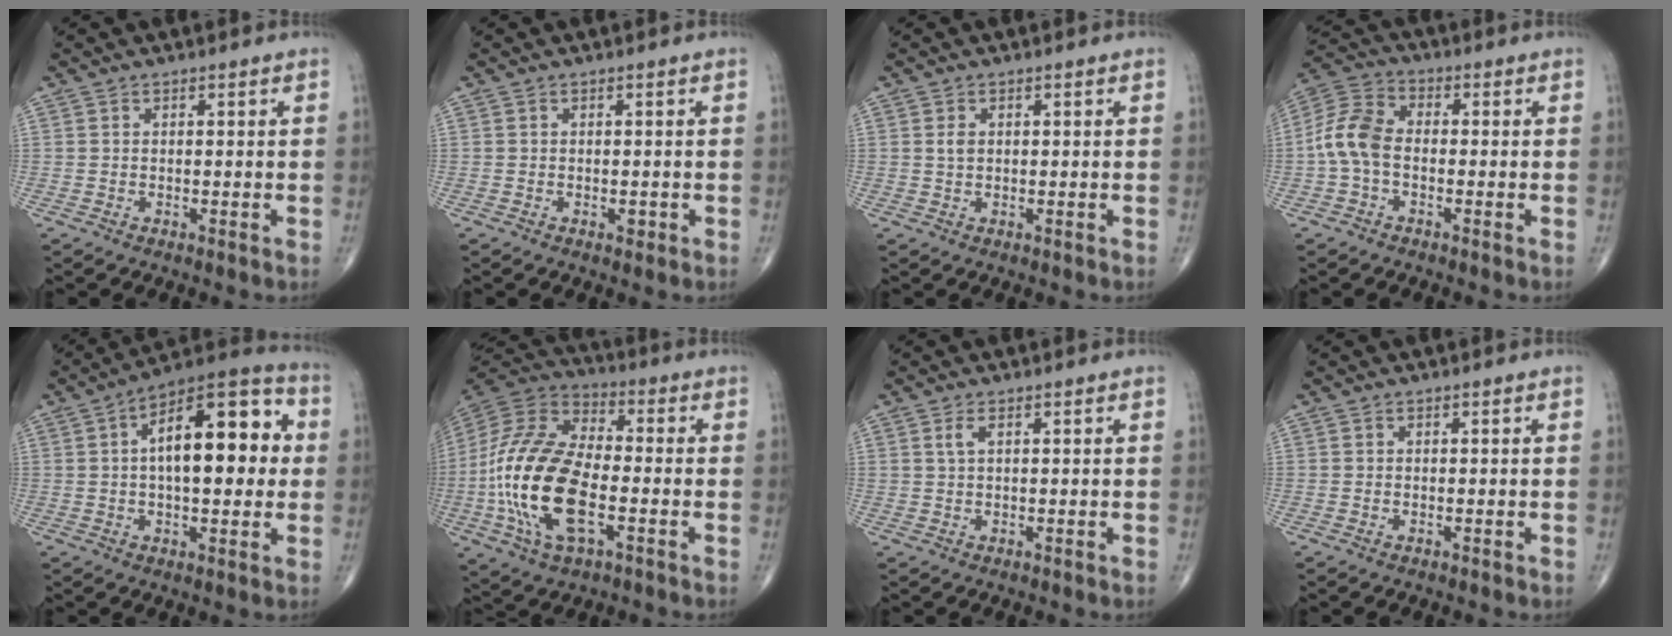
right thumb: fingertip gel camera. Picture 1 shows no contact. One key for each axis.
{"total": 1.6, "fx": -0.5, "fy": 0.8, "fz": 1.2, "tx": -0.016, "ty": -0.001, "tz": -0.007}
{"total": 1.4, "fx": 0.3, "fy": 0.9, "fz": 1.0, "tx": -0.015, "ty": 0.000, "tz": 0.007}
{"total": 8.5, "fx": -1.3, "fy": 5.4, "fz": 6.4, "tx": -0.129, "ty": 0.025, "tz": -0.039}
{"total": 19.1, "fx": 2.5, "fy": 8.5, "fz": 16.9, "tx": -0.225, "ty": 0.031, "tz": 0.027}
{"total": 22.5, "fx": -4.8, "fy": 10.8, "fz": 19.1, "tx": -0.401, "ty": 0.013, "tz": -0.090}
{"total": 1.6, "fx": 0.7, "fy": 0.6, "fz": 1.3, "tx": -0.033, "ty": 0.005, "tz": 0.018}
{"total": 0.0}